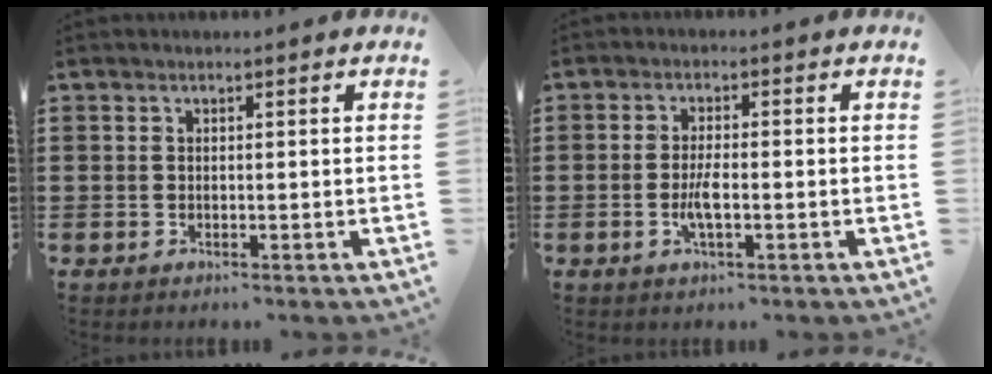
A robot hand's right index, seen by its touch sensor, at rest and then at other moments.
{"total": 3.3, "force": [-0.9, 0.8, 3.1], "torque": [-0.066, -0.004, -0.020]}